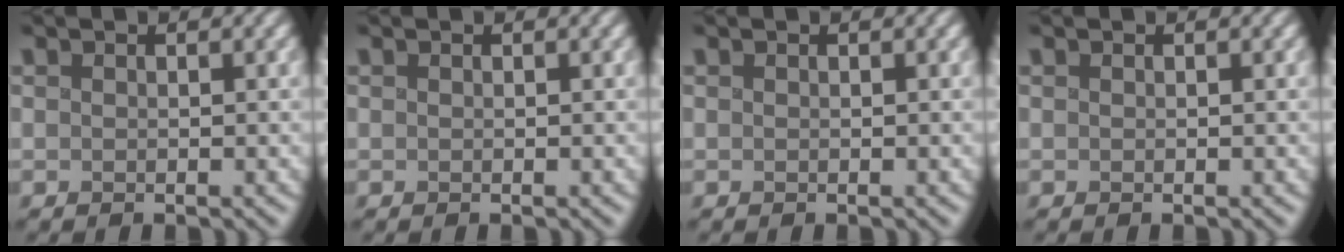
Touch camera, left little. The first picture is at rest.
{"total": 0.0}
{"total": 0.0}
{"total": 0.0}